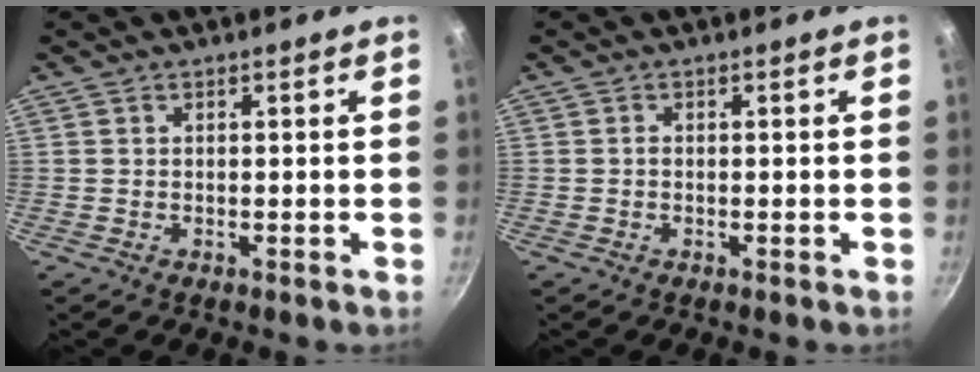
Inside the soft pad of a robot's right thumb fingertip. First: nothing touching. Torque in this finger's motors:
{"motor_torque": [0.26, 0.02, 0.42, 0.01, -0.02]}